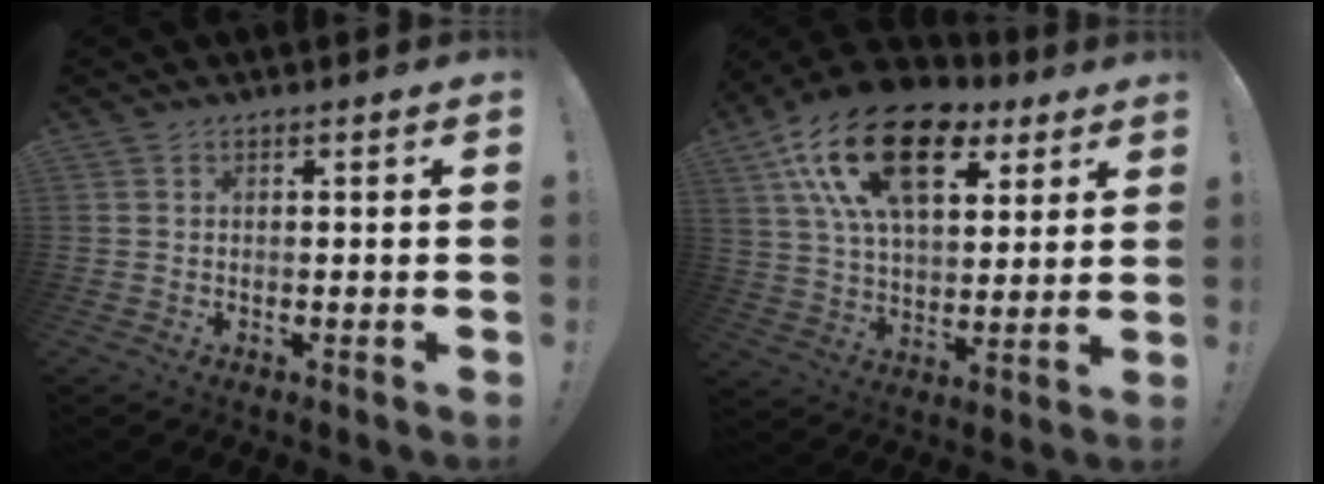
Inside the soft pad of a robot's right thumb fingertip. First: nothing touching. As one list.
[{"total": 23.3, "force": [10.5, 12.9, 16.2], "torque": [-0.264, -0.043, 0.189]}]